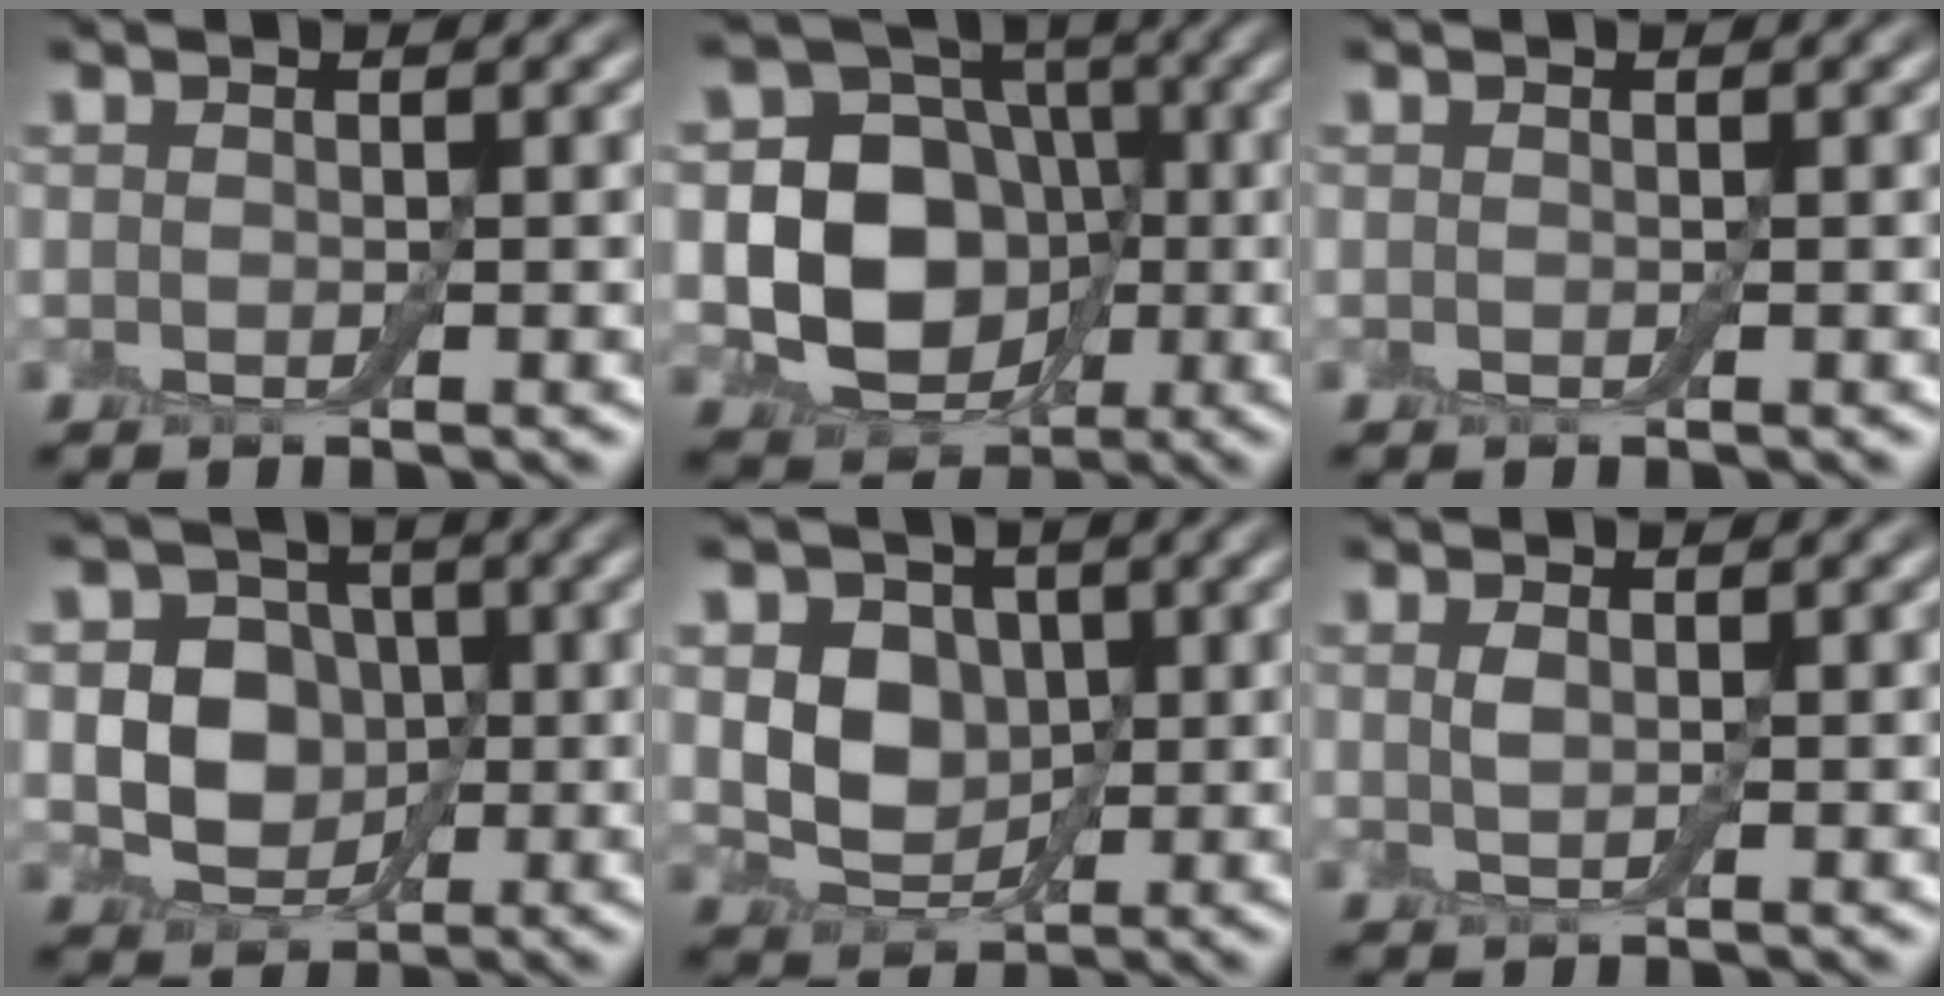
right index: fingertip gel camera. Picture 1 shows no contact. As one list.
[{"total": 8.4, "force": [-0.6, 7.0, 4.5], "torque": [-0.067, -0.005, -0.028]}, {"total": 0.0}, {"total": 5.9, "force": [0.4, 5.1, 3.0], "torque": [-0.032, 0.011, -0.010]}, {"total": 5.1, "force": [0.9, 4.0, 2.9], "torque": [-0.049, -0.001, 0.004]}, {"total": 0.8, "force": [0.4, 0.1, 0.7], "torque": [-0.021, 0.002, 0.010]}]